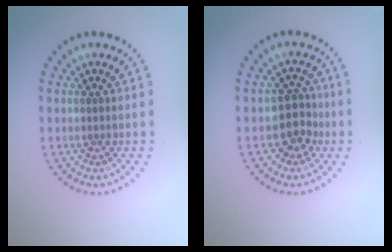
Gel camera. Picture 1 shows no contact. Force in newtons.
{"total": 2.8, "press": 2.5, "slide": 1.3}